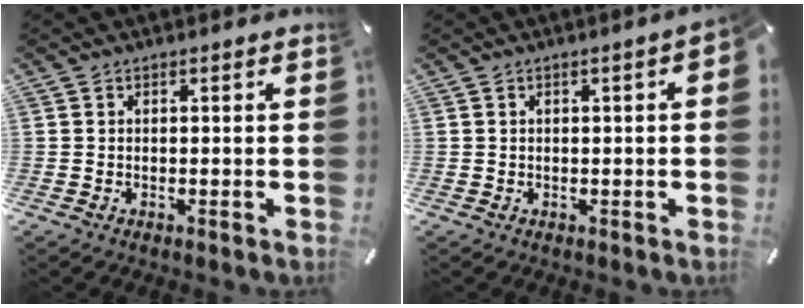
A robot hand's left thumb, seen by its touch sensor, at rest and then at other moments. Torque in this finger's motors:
{"motor_torque": [0.18, 0.16, 0.56, -0.52, 0.08]}